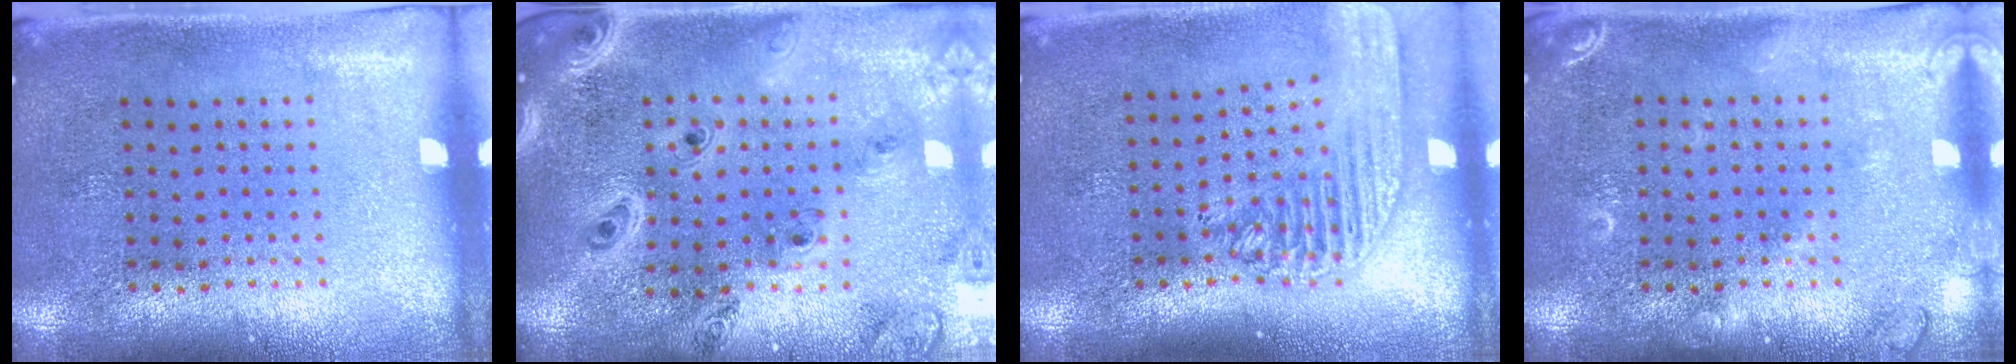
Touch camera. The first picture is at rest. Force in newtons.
{"total": 2.3, "press": 2.1, "slide": 1.0}
{"total": 2.1, "press": 1.8, "slide": 1.1}
{"total": 2.0, "press": 2.0, "slide": 0.3}